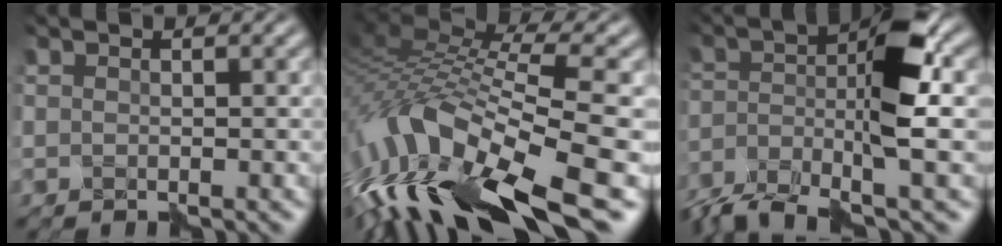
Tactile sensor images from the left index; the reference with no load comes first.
{"total": 13.1, "force": [-4.9, 4.9, 11.2], "torque": [-0.238, 0.014, -0.087]}
{"total": 9.1, "force": [-4.8, 2.1, 7.5], "torque": [-0.144, 0.009, -0.099]}